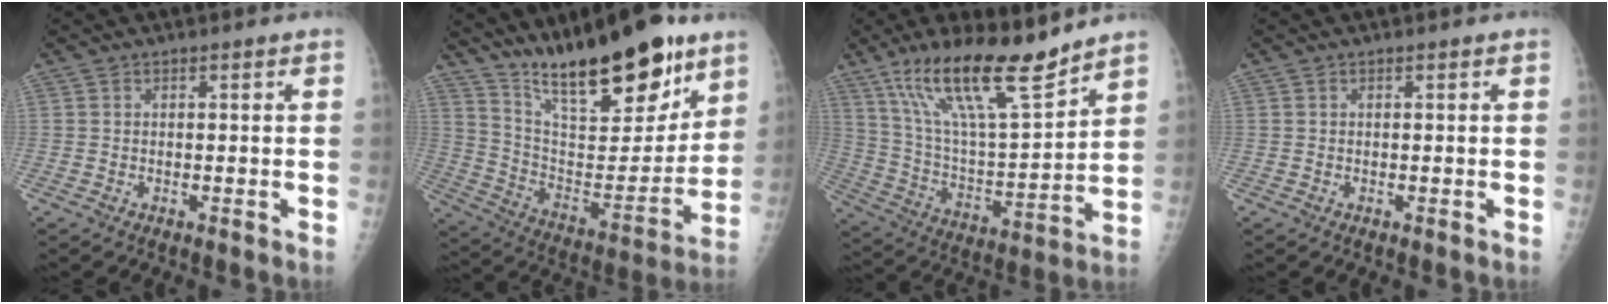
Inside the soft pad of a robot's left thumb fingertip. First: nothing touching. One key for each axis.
{"total": 24.4, "fx": 17.5, "fy": 7.4, "fz": 15.4, "tx": -0.203, "ty": -0.084, "tz": 0.296}
{"total": 19.7, "fx": 14.1, "fy": 4.4, "fz": 13.0, "tx": -0.205, "ty": -0.072, "tz": 0.256}
{"total": 0.0}